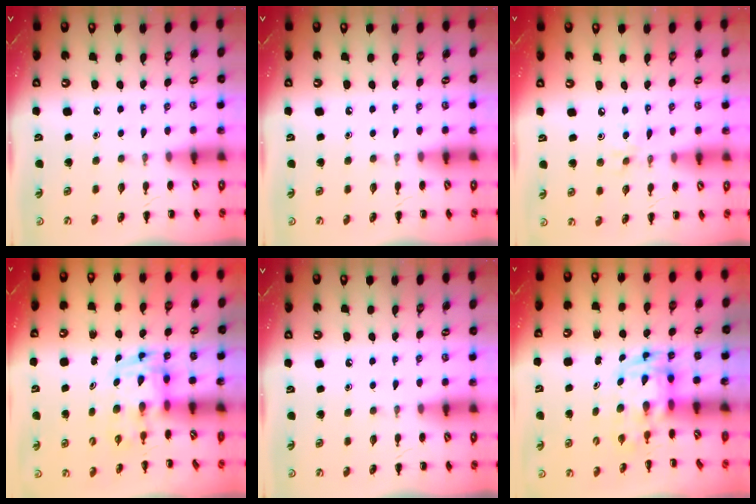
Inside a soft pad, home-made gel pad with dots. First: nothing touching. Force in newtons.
{"total": 0.0}
{"total": 3.0, "press": 2.8, "slide": 1.0}
{"total": 3.4, "press": 3.4, "slide": 0.6}
{"total": 0.0}
{"total": 3.2, "press": 3.1, "slide": 0.6}